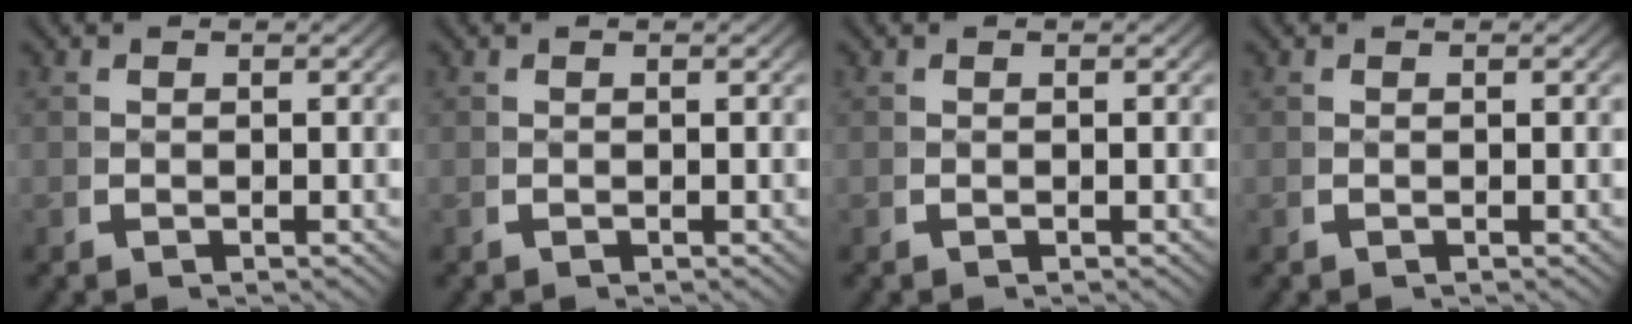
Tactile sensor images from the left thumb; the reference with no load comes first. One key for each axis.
{"total": 0.0}
{"total": 0.0}
{"total": 0.7, "fx": 0.3, "fy": -0.6, "fz": -0.2, "tx": 0.008, "ty": 0.000, "tz": 0.005}